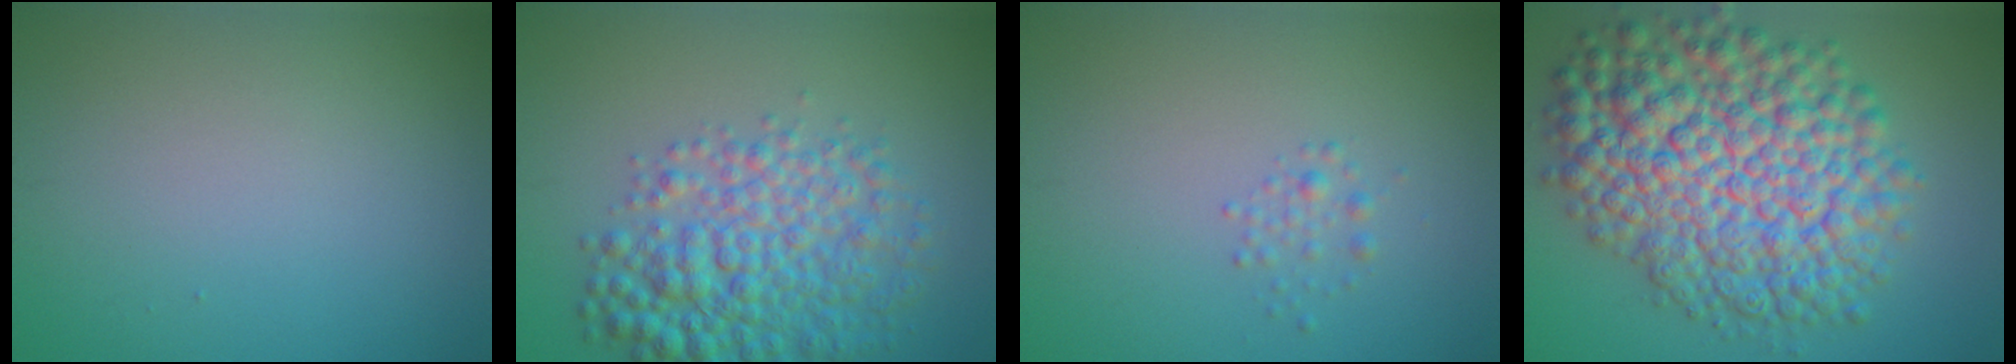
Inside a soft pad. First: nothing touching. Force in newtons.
{"total": 6.9, "press": 6.9, "slide": 0.1}
{"total": 1.0, "press": 1.0, "slide": 0.0}
{"total": 12.8, "press": 12.8, "slide": 0.4}